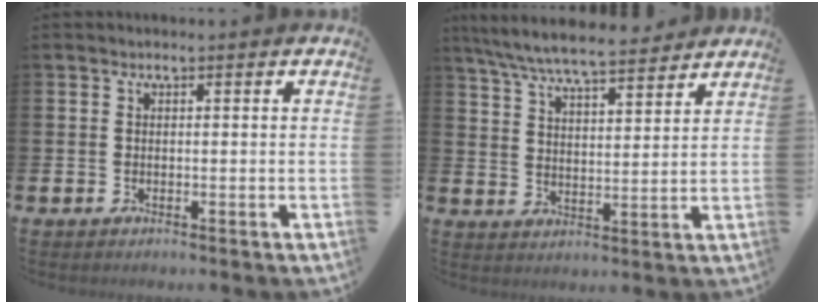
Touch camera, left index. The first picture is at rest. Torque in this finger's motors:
{"motor_torque": [1.00, -1.15, 0.11, 0.21]}